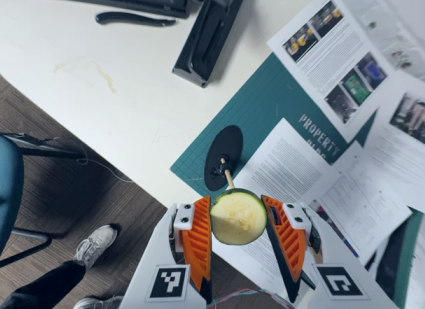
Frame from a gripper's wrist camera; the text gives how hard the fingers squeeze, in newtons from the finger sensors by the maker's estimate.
{"total": 9.0, "left": 9.4, "right": 8.7}